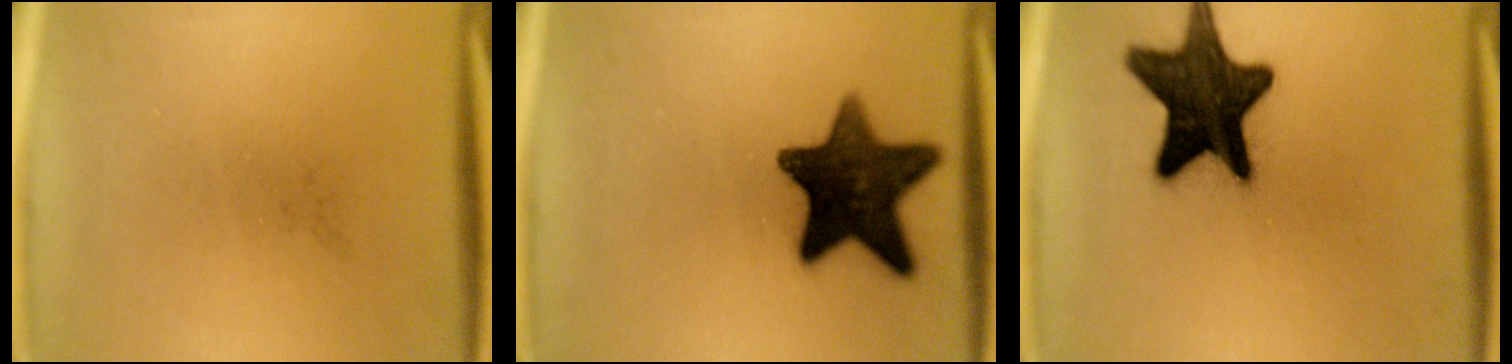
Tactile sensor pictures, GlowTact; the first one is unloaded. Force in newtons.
{"total": 15.0}
{"total": 17.4}